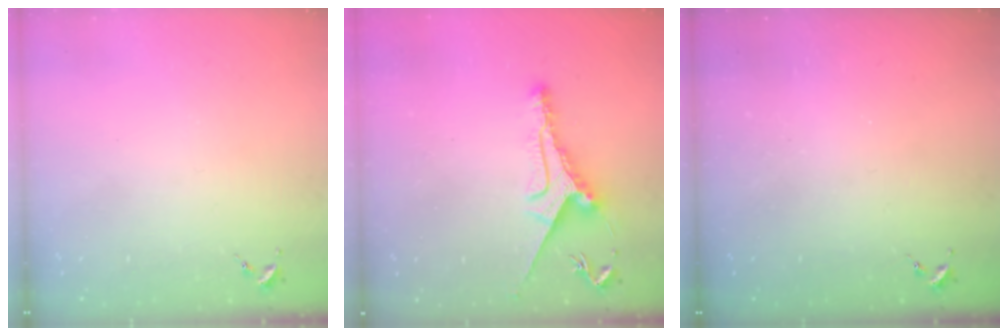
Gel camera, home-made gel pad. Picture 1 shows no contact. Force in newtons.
{"total": 9.7, "press": 9.7, "slide": 0.8}
{"total": 0.0}